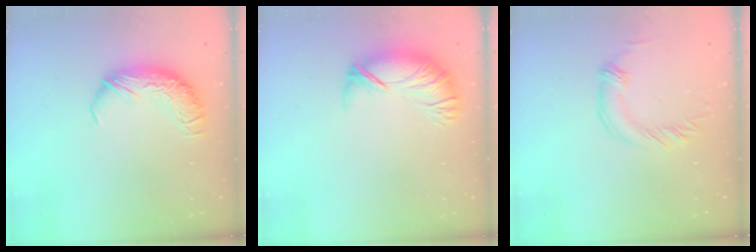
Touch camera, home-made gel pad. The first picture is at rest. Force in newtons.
{"total": 3.6, "press": 2.9, "slide": 2.0}
{"total": 2.0, "press": 2.0, "slide": 0.4}